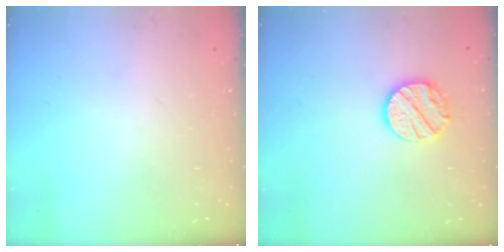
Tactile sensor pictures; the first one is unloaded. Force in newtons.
{"total": 10.9, "press": 10.9, "slide": 0.4}